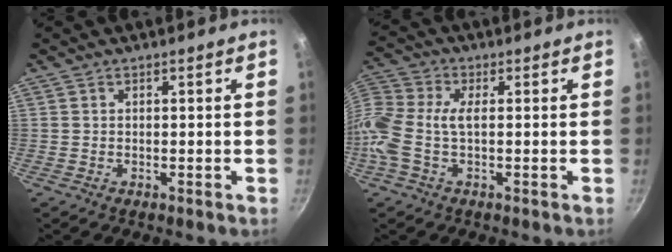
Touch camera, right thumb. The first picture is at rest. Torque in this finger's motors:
{"motor_torque": [0.19, 0.19, 0.15, -0.15, 0.12]}